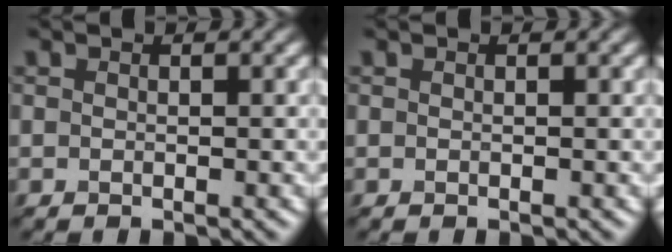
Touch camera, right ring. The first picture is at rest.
{"total": 0.0}